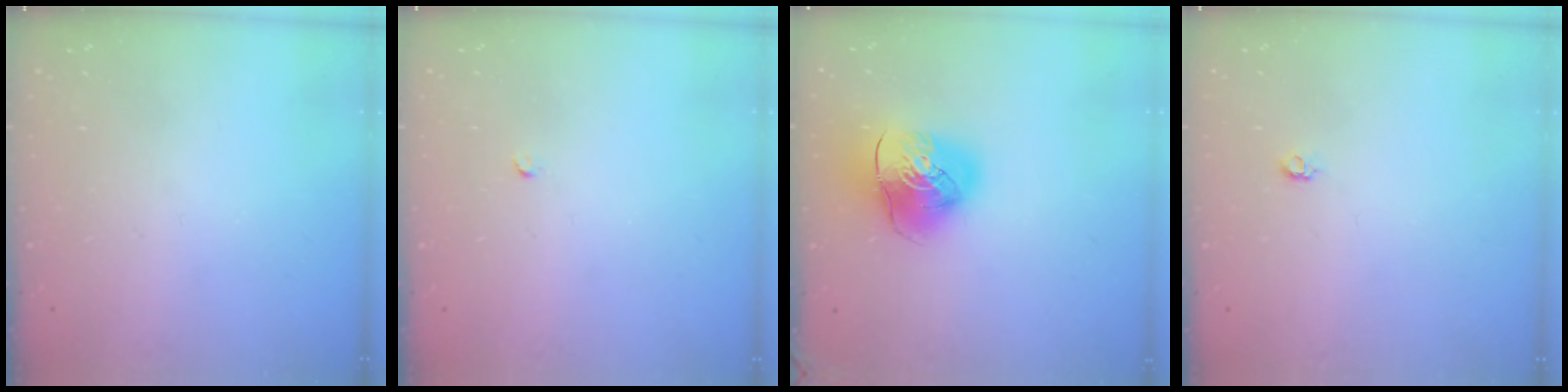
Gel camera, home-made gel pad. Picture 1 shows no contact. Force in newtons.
{"total": 2.0, "press": 2.0, "slide": 0.3}
{"total": 12.1, "press": 11.9, "slide": 1.9}
{"total": 4.0, "press": 4.0, "slide": 0.4}